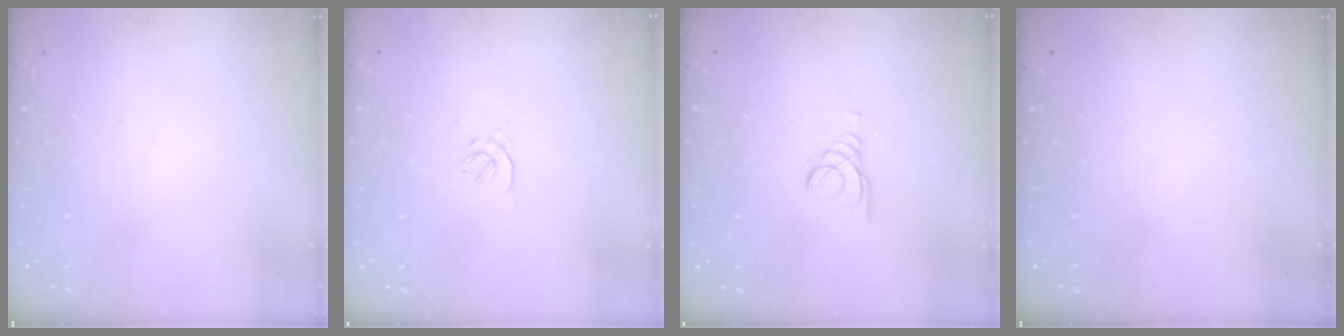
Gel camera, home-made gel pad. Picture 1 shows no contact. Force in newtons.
{"total": 1.0, "press": 0.9, "slide": 0.4}
{"total": 1.5, "press": 1.5, "slide": 0.1}
{"total": 0.0}